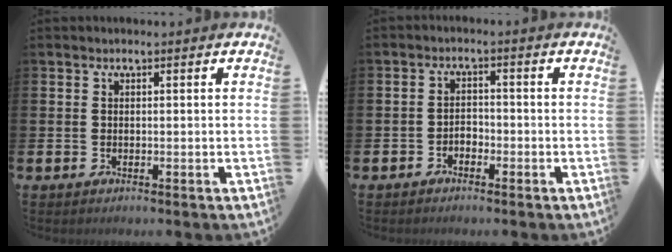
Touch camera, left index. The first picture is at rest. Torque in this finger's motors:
{"motor_torque": [-0.02, 0.08, 0.02, -0.01]}